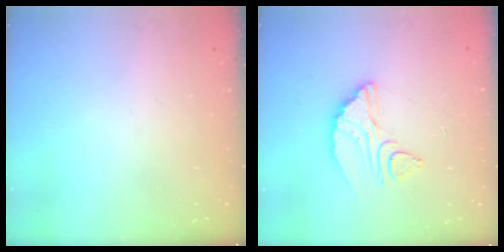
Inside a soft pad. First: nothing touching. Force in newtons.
{"total": 9.4, "press": 9.3, "slide": 0.7}